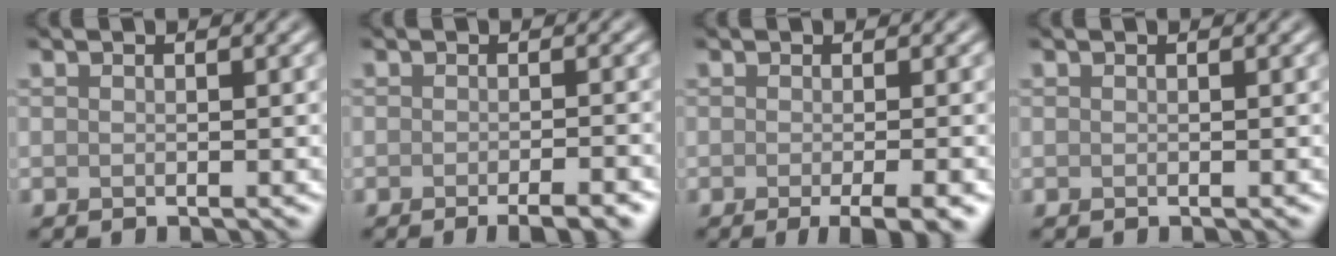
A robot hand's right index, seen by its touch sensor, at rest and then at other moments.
{"total": 3.8, "force": [-2.3, 0.8, 2.9], "torque": [-0.028, 0.004, -0.030]}
{"total": 4.0, "force": [-1.5, 0.9, 3.6], "torque": [-0.040, -0.004, -0.019]}
{"total": 0.0}